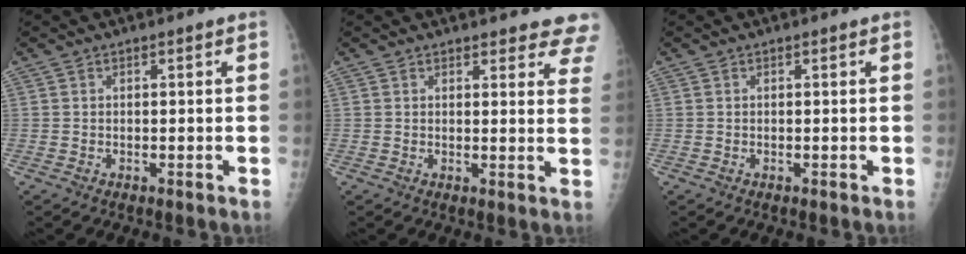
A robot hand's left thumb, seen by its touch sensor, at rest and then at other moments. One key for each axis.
{"total": 10.0, "fx": 9.1, "fy": 2.6, "fz": 3.1, "tx": 0.011, "ty": -0.038, "tz": 0.080}
{"total": 0.0}